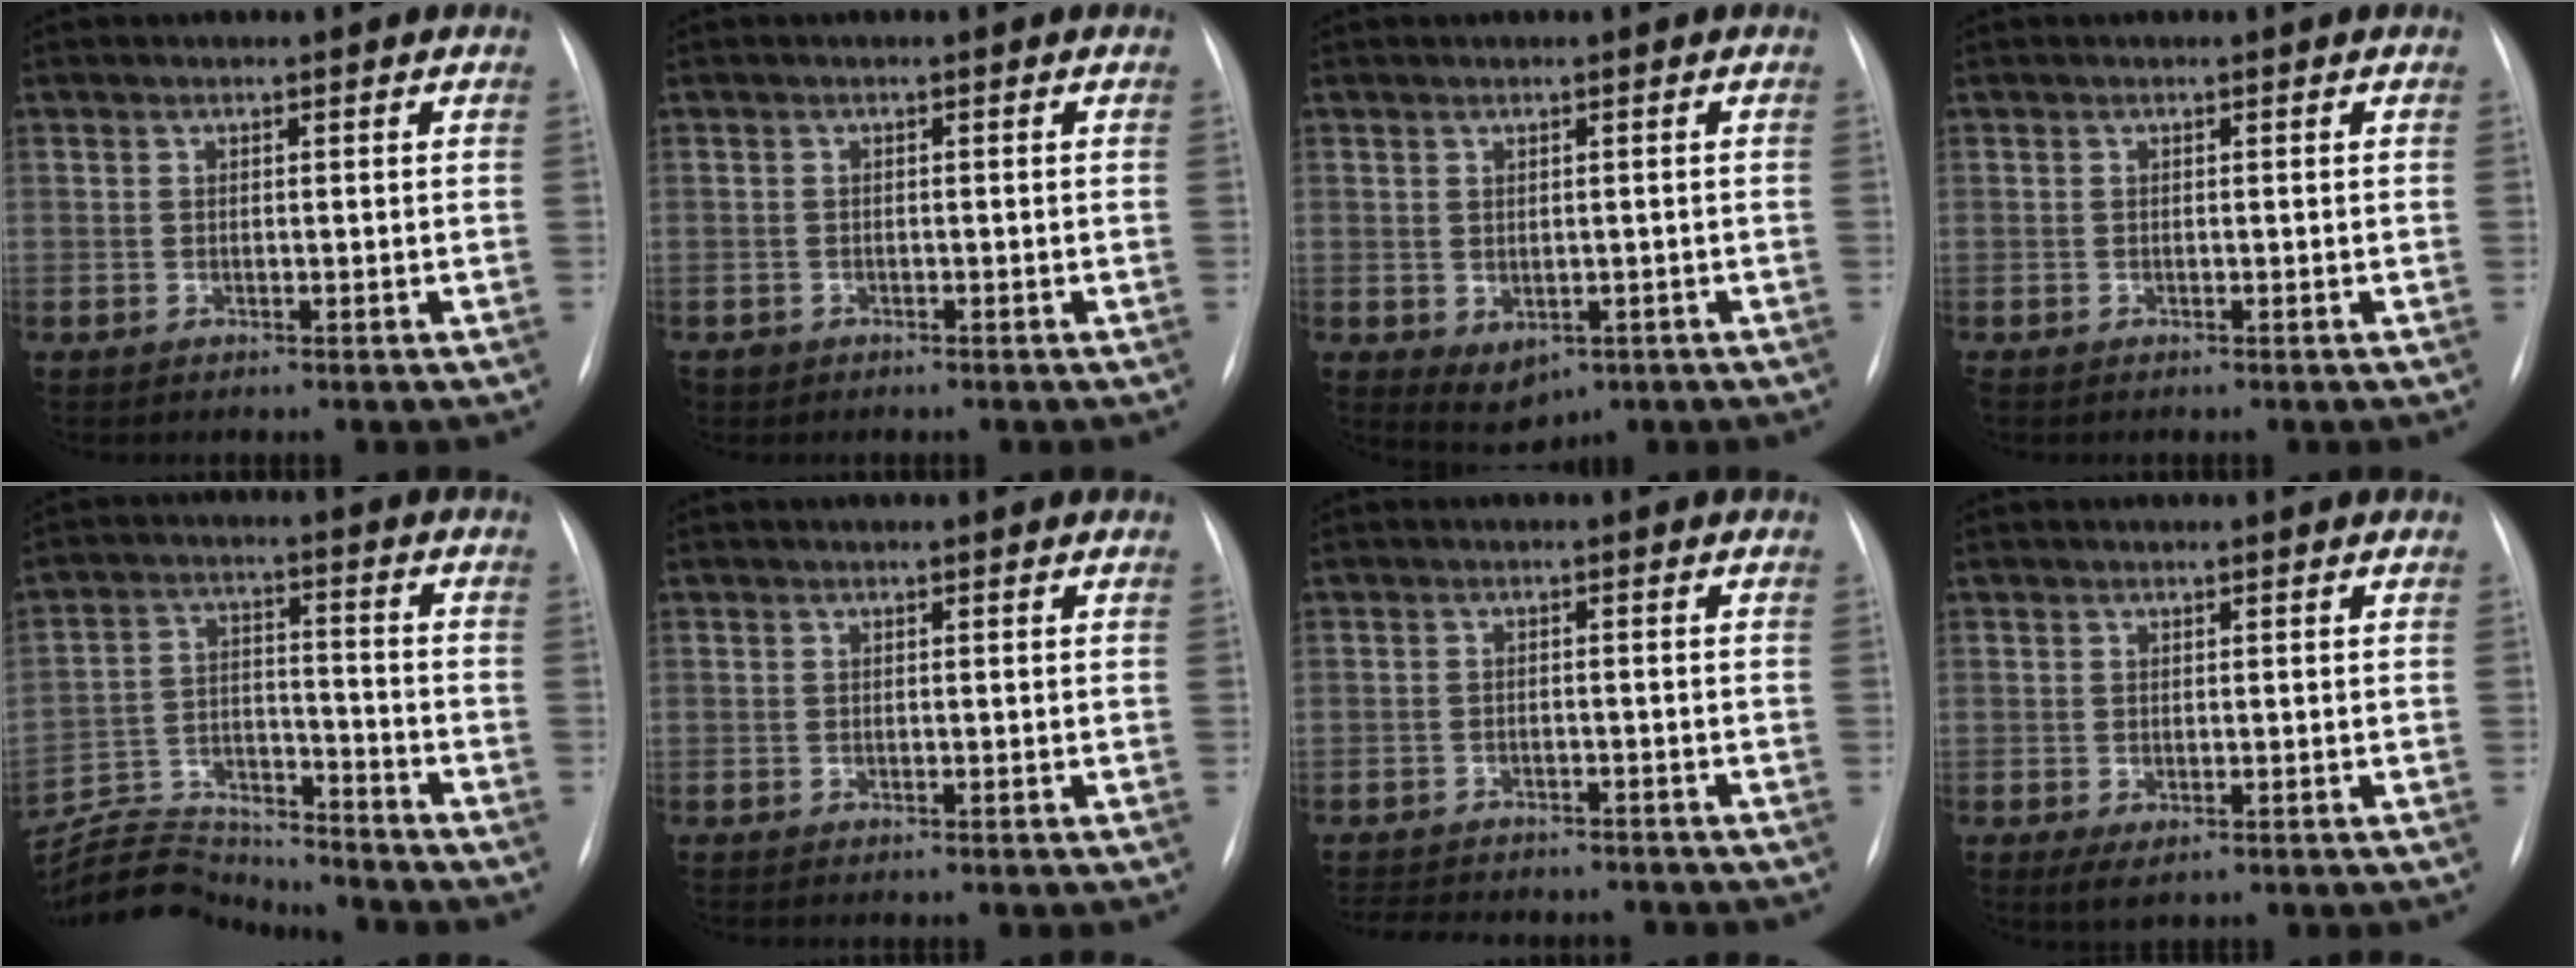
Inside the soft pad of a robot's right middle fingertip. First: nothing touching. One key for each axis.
{"total": 1.0, "fx": -0.7, "fy": 0.8, "fz": -0.1, "tx": -0.002, "ty": 0.004, "tz": -0.010}
{"total": 3.9, "fx": -1.2, "fy": 2.8, "fz": 2.5, "tx": -0.038, "ty": -0.004, "tz": 0.001}
{"total": 0.0}
{"total": 13.0, "fx": -13.0, "fy": 0.9, "fz": 0.8, "tx": -0.015, "ty": 0.026, "tz": -0.220}
{"total": 0.0}
{"total": 12.2, "fx": -10.8, "fy": 3.9, "fz": 4.1, "tx": -0.084, "ty": 0.003, "tz": -0.136}
{"total": 1.9, "fx": -0.7, "fy": 0.9, "fz": 1.5, "tx": -0.024, "ty": -0.004, "tz": -0.003}